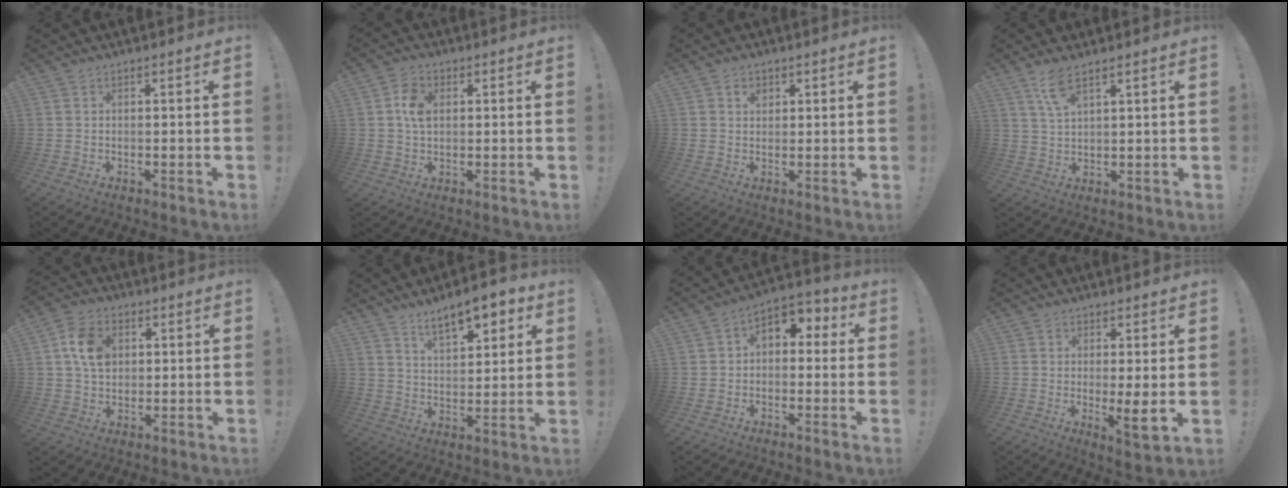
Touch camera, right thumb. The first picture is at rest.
{"total": 6.4, "force": [1.1, 4.4, 4.5], "torque": [-0.081, 0.005, 0.020]}
{"total": 2.3, "force": [0.9, 1.9, 0.8], "torque": [0.000, -0.005, 0.014]}
{"total": 5.5, "force": [3.7, 1.3, 3.9], "torque": [-0.084, -0.009, 0.066]}
{"total": 10.2, "force": [2.6, 7.6, 6.2], "torque": [-0.103, 0.010, 0.050]}
{"total": 10.9, "force": [7.3, 4.5, 6.7], "torque": [-0.091, -0.041, 0.126]}
{"total": 5.6, "force": [0.4, 4.4, 3.4], "torque": [-0.044, 0.004, 0.011]}
{"total": 6.7, "force": [0.2, 1.0, 6.6], "torque": [-0.075, -0.023, 0.006]}